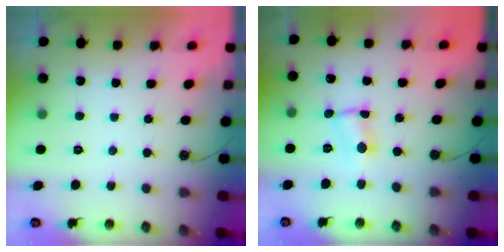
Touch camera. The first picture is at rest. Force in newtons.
{"total": 3.0, "press": 3.0, "slide": 0.3}